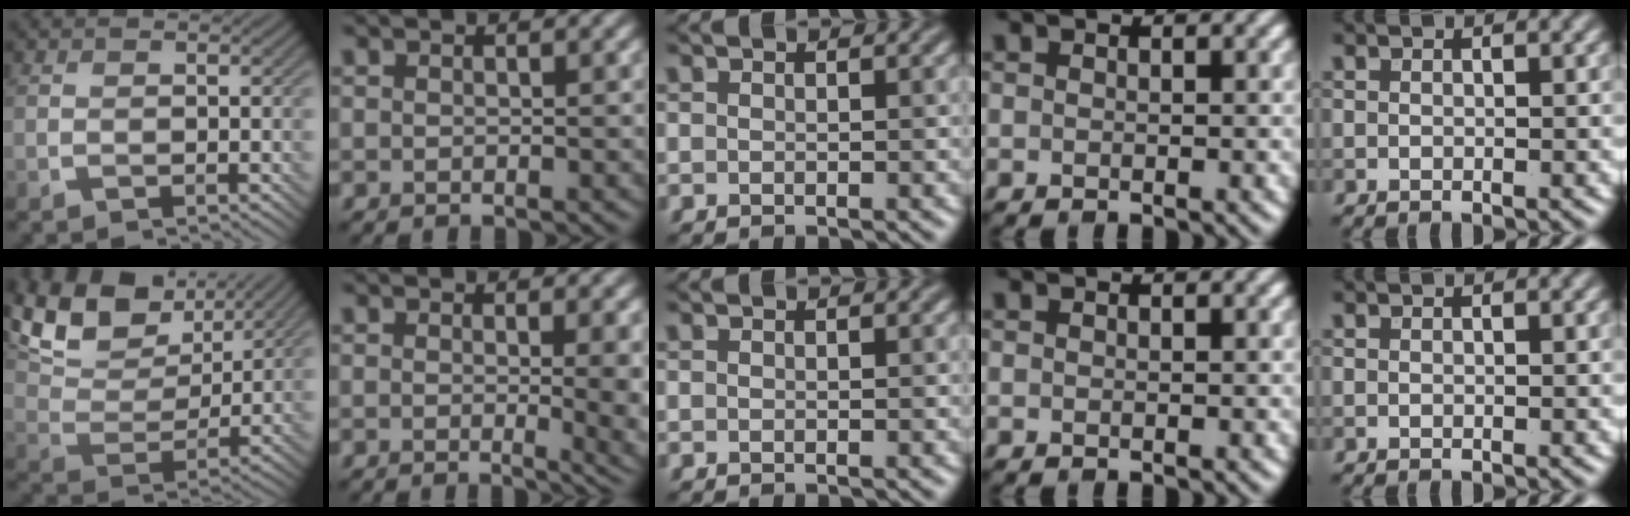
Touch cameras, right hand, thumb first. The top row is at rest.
{"thumb": {"total": 14.5, "force": [9.4, 6.9, 8.6], "torque": [-0.201, 0.020, 0.153]}, "index": {"total": 6.5, "force": [0.0, 2.8, 5.8], "torque": [-0.030, -0.001, -0.003]}}